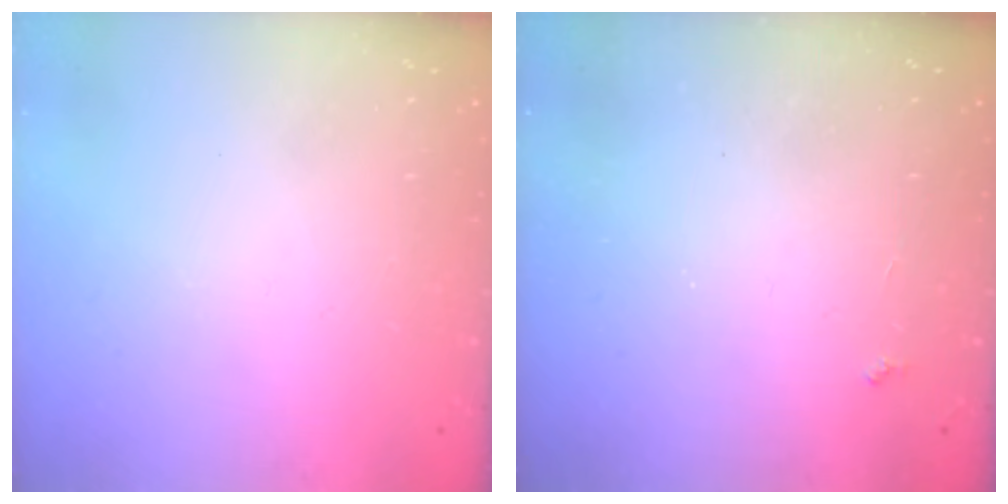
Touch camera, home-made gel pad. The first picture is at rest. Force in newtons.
{"total": 2.3, "press": 2.3, "slide": 0.4}